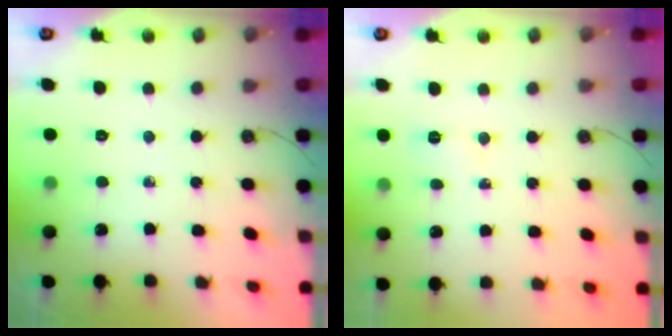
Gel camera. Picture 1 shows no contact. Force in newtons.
{"total": 3.3, "press": 3.2, "slide": 0.9}